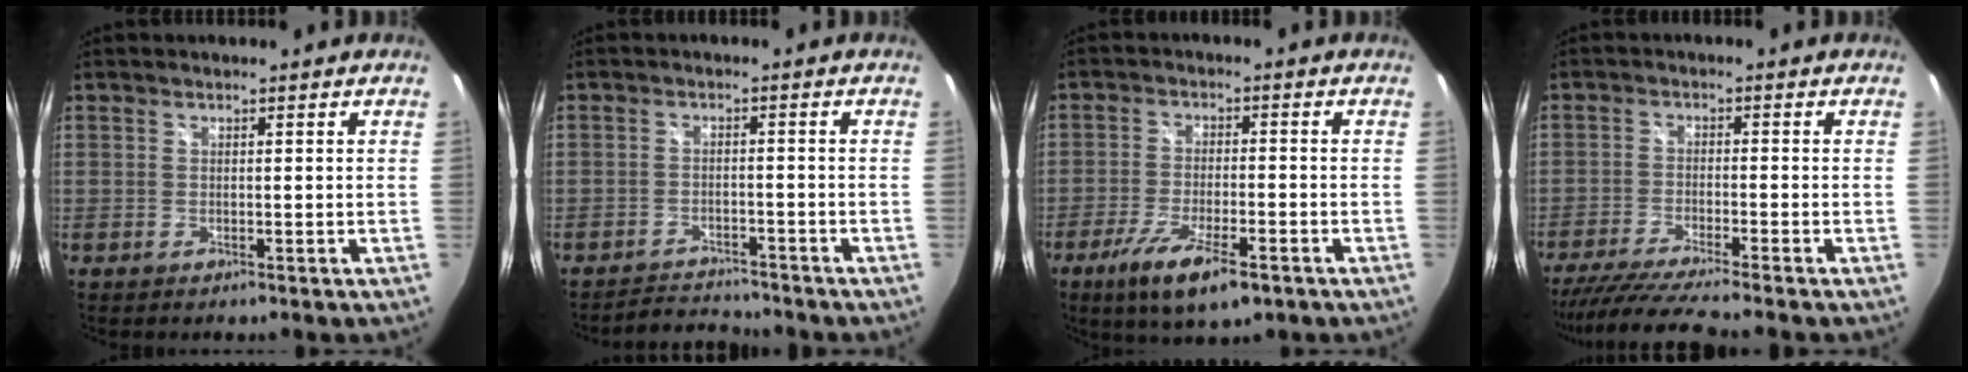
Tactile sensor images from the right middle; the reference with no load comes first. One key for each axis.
{"total": 5.5, "fx": -5.4, "fy": 0.7, "fz": 0.4, "tx": -0.026, "ty": 0.003, "tz": -0.090}
{"total": 10.6, "fx": -6.2, "fy": 2.7, "fz": 8.1, "tx": -0.175, "ty": -0.034, "tz": -0.110}
{"total": 10.9, "fx": -9.5, "fy": -0.8, "fz": 5.4, "tx": -0.119, "ty": -0.029, "tz": -0.164}